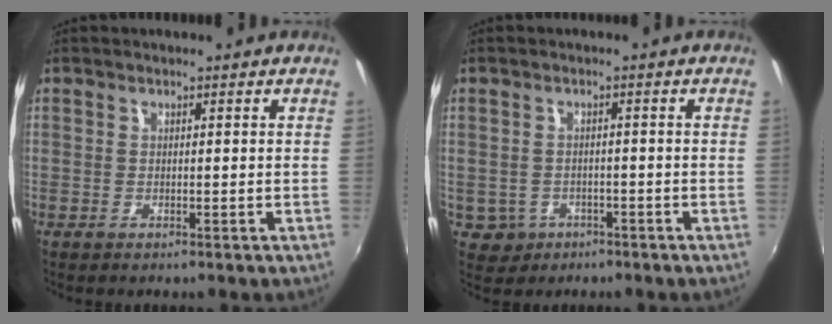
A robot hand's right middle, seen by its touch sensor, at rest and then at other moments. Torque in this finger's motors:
{"motor_torque": [-0.22, 0.04, -0.01, -0.01]}